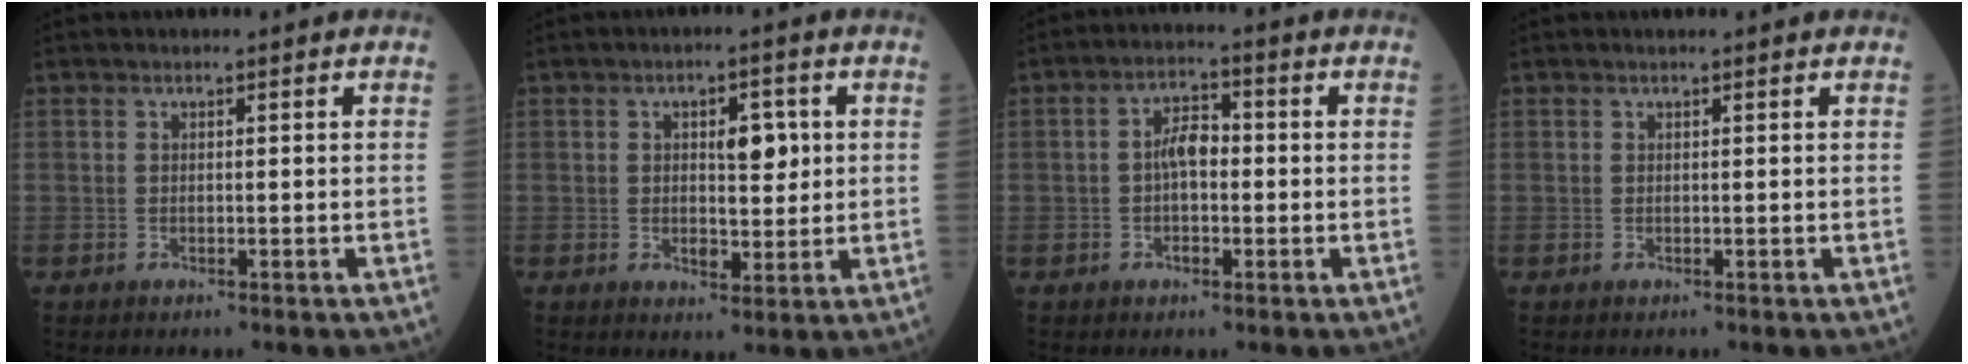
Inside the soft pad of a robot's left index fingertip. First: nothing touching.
{"total": 5.4, "force": [1.1, 2.7, 4.6], "torque": [-0.064, 0.005, 0.022]}
{"total": 4.5, "force": [-0.3, 2.4, 3.8], "torque": [-0.074, 0.016, -0.009]}
{"total": 0.8, "force": [0.7, 0.0, 0.3], "torque": [-0.008, 0.007, 0.010]}